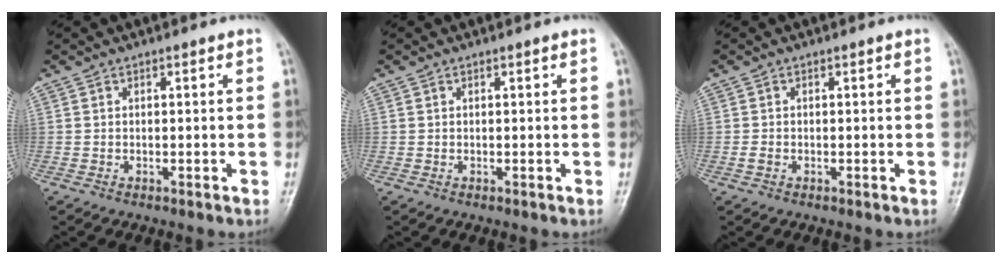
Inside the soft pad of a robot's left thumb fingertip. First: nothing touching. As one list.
[{"total": 0.0}, {"total": 1.0, "force": [-0.3, 0.7, 0.6], "torque": [-0.014, -0.001, -0.007]}]